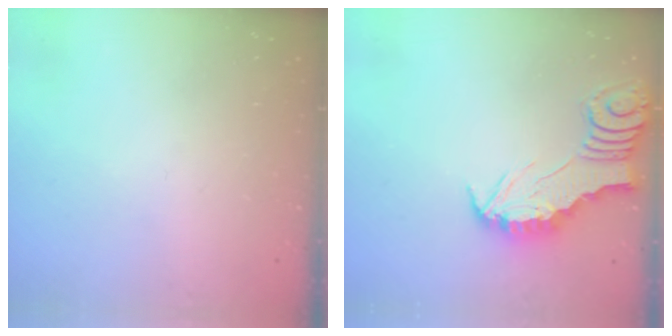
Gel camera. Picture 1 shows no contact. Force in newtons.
{"total": 2.5, "press": 2.5, "slide": 0.2}